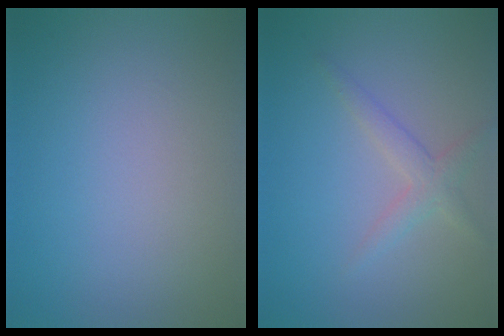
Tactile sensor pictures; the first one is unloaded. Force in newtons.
{"total": 2.0, "press": 2.0, "slide": 0.1}